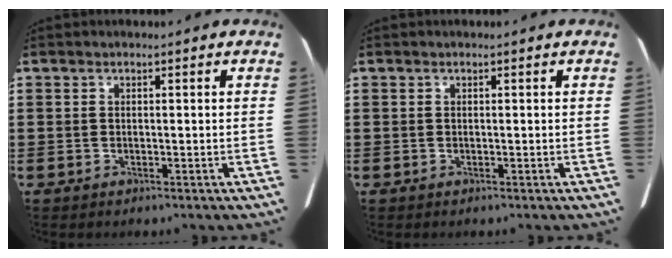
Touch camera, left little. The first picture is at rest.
{"total": 0.0}